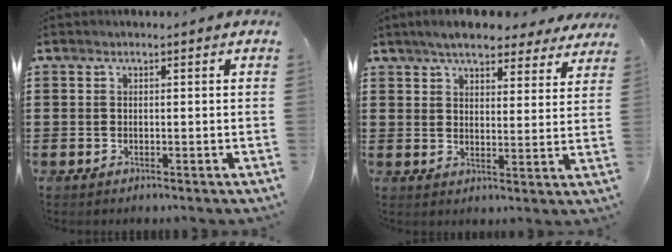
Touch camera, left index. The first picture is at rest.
{"total": 5.8, "force": [5.2, 1.3, 2.3], "torque": [-0.056, -0.012, 0.093]}